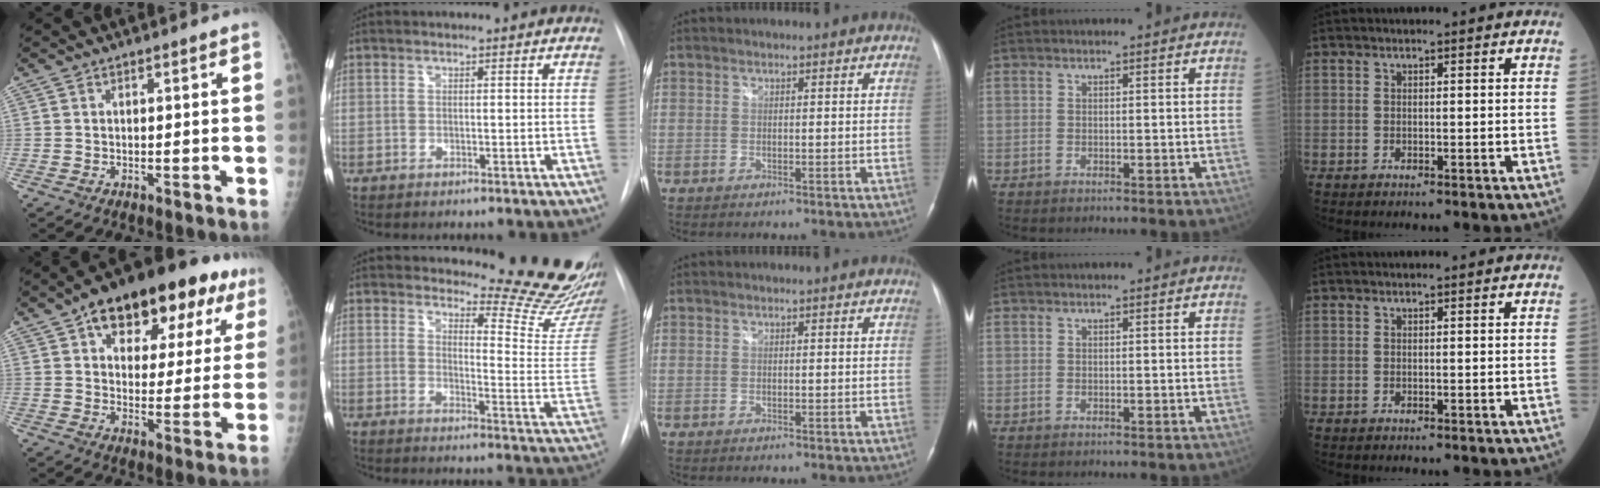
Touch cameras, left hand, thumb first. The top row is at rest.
{"thumb": {"total": 21.5, "force": [11.0, 11.0, 14.9], "torque": [-0.174, 0.008, 0.158]}, "index": {"total": 15.2, "force": [14.5, 0.2, 4.2], "torque": [-0.049, -0.138, 0.158]}}